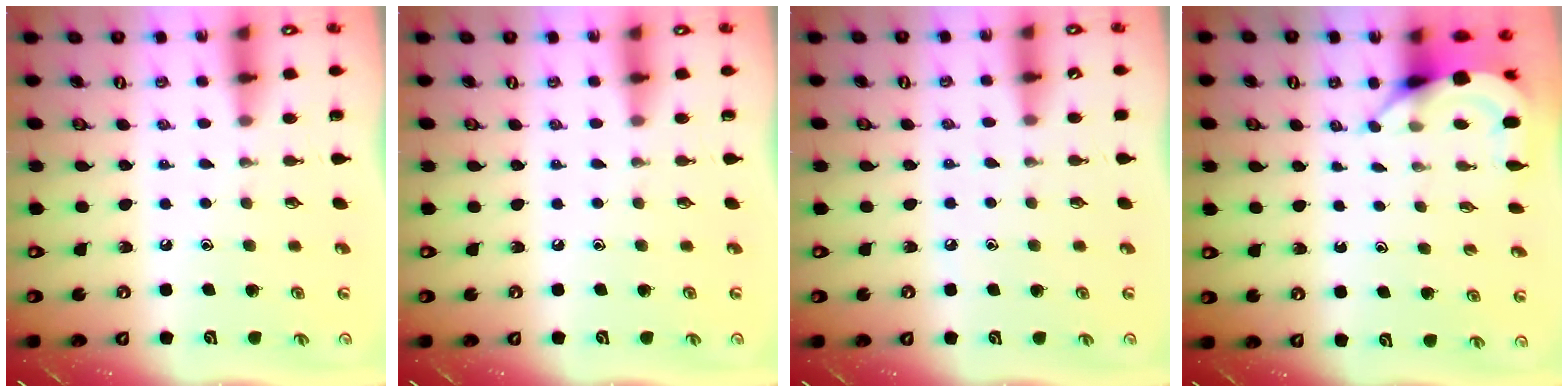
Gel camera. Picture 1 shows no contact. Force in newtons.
{"total": 0.0}
{"total": 2.8, "press": 2.8, "slide": 0.4}
{"total": 3.8, "press": 3.7, "slide": 0.3}